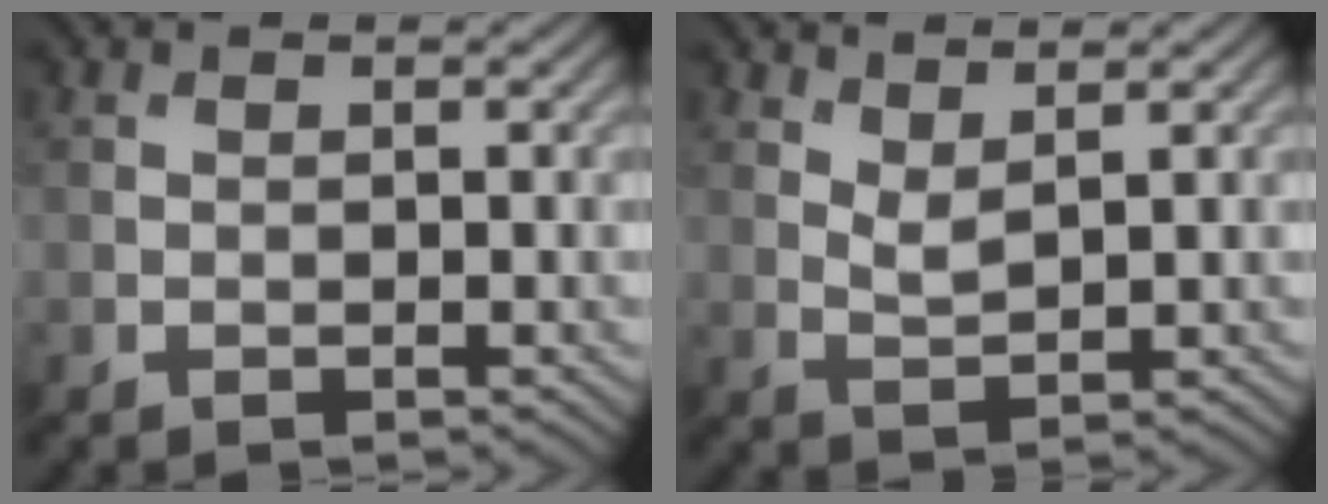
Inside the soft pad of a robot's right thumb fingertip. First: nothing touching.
{"total": 2.3, "force": [1.7, 0.5, 1.3], "torque": [-0.033, -0.004, 0.039]}